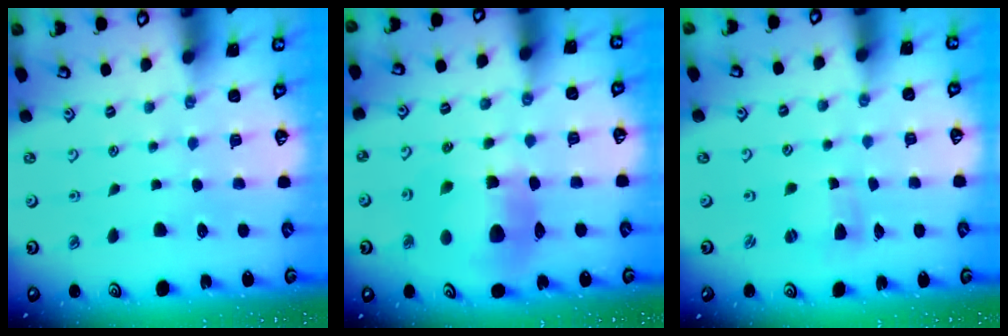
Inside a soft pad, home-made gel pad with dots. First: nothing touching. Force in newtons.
{"total": 12.8, "press": 12.7, "slide": 2.0}
{"total": 0.8, "press": 0.8, "slide": 0.1}